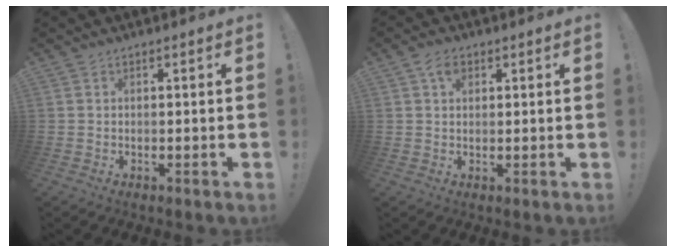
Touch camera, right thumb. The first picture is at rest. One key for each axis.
{"total": 3.9, "fx": 1.5, "fy": 2.7, "fz": 2.5, "tx": -0.038, "ty": 0.000, "tz": 0.027}